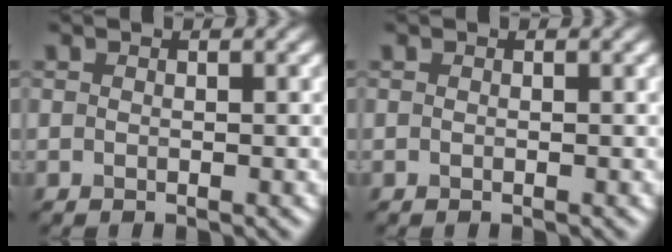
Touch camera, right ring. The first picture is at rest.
{"total": 0.0}